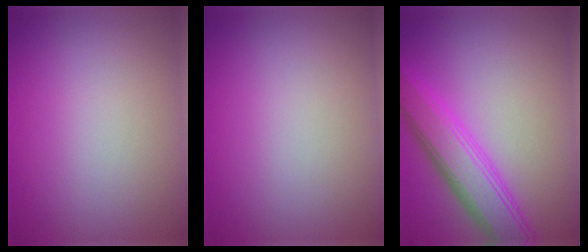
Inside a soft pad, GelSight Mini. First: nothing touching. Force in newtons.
{"total": 0.0}
{"total": 5.4, "press": 5.4, "slide": 0.1}